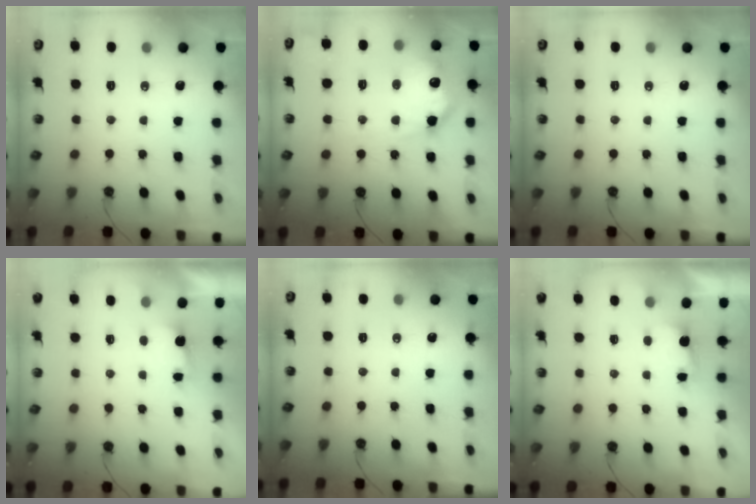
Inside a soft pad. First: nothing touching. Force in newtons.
{"total": 18.7, "press": 18.7, "slide": 1.7}
{"total": 0.0}
{"total": 1.2, "press": 0.9, "slide": 0.8}
{"total": 0.0}
{"total": 1.8, "press": 1.5, "slide": 0.9}